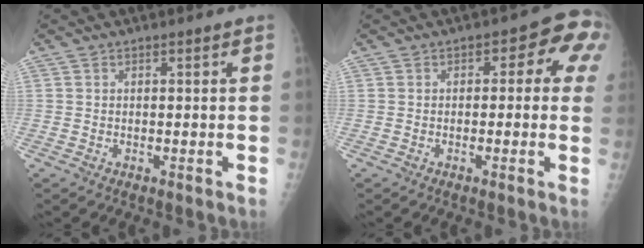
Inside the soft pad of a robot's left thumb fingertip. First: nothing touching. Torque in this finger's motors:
{"motor_torque": [-0.13, 0.05, 0.02, -0.10, 0.06]}